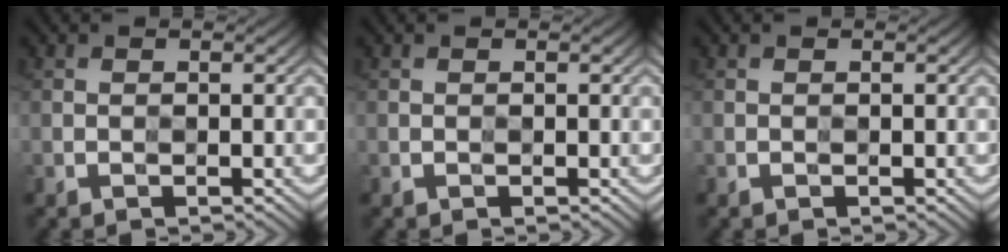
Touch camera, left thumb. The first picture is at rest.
{"total": 0.0}
{"total": 0.0}